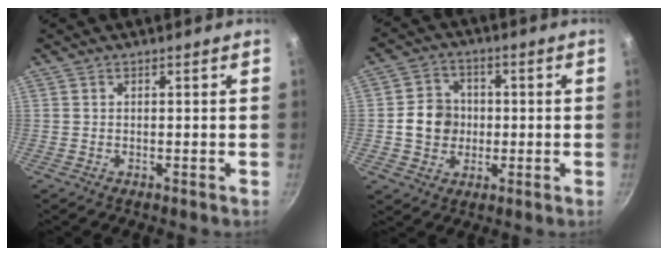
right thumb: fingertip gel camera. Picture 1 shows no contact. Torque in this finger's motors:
{"motor_torque": [0.35, 1.63, 0.51, -0.39, 0.06]}